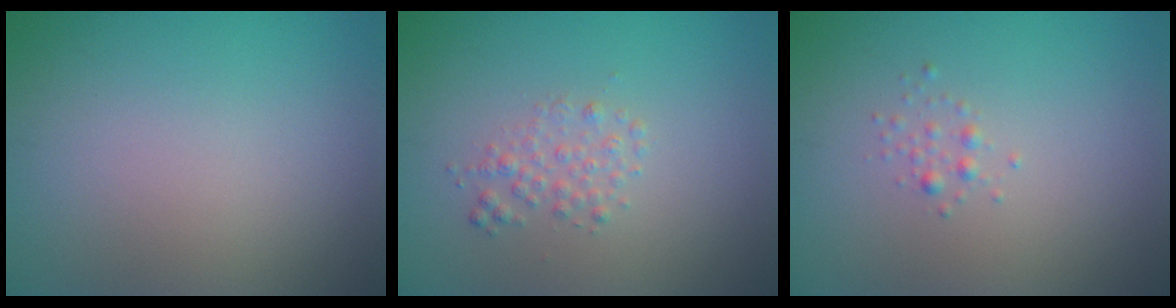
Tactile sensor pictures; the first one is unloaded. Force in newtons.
{"total": 1.5, "press": 1.5, "slide": 0.0}
{"total": 0.8, "press": 0.8, "slide": 0.0}